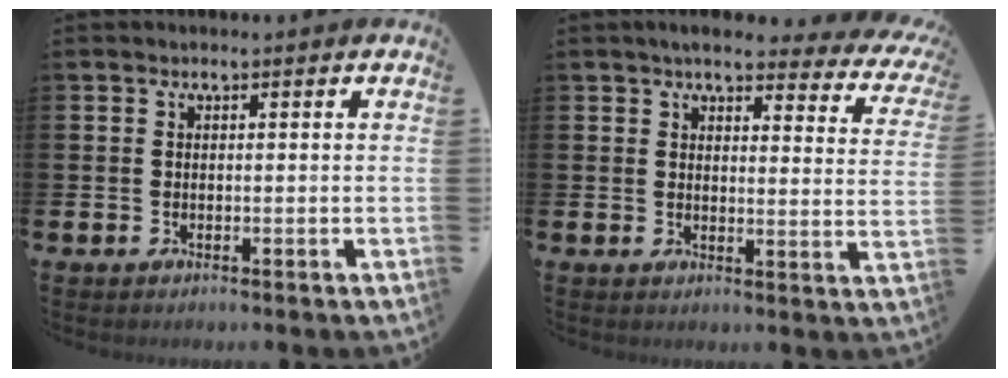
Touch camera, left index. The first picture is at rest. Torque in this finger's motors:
{"motor_torque": [0.95, -1.18, 0.42, 0.04]}